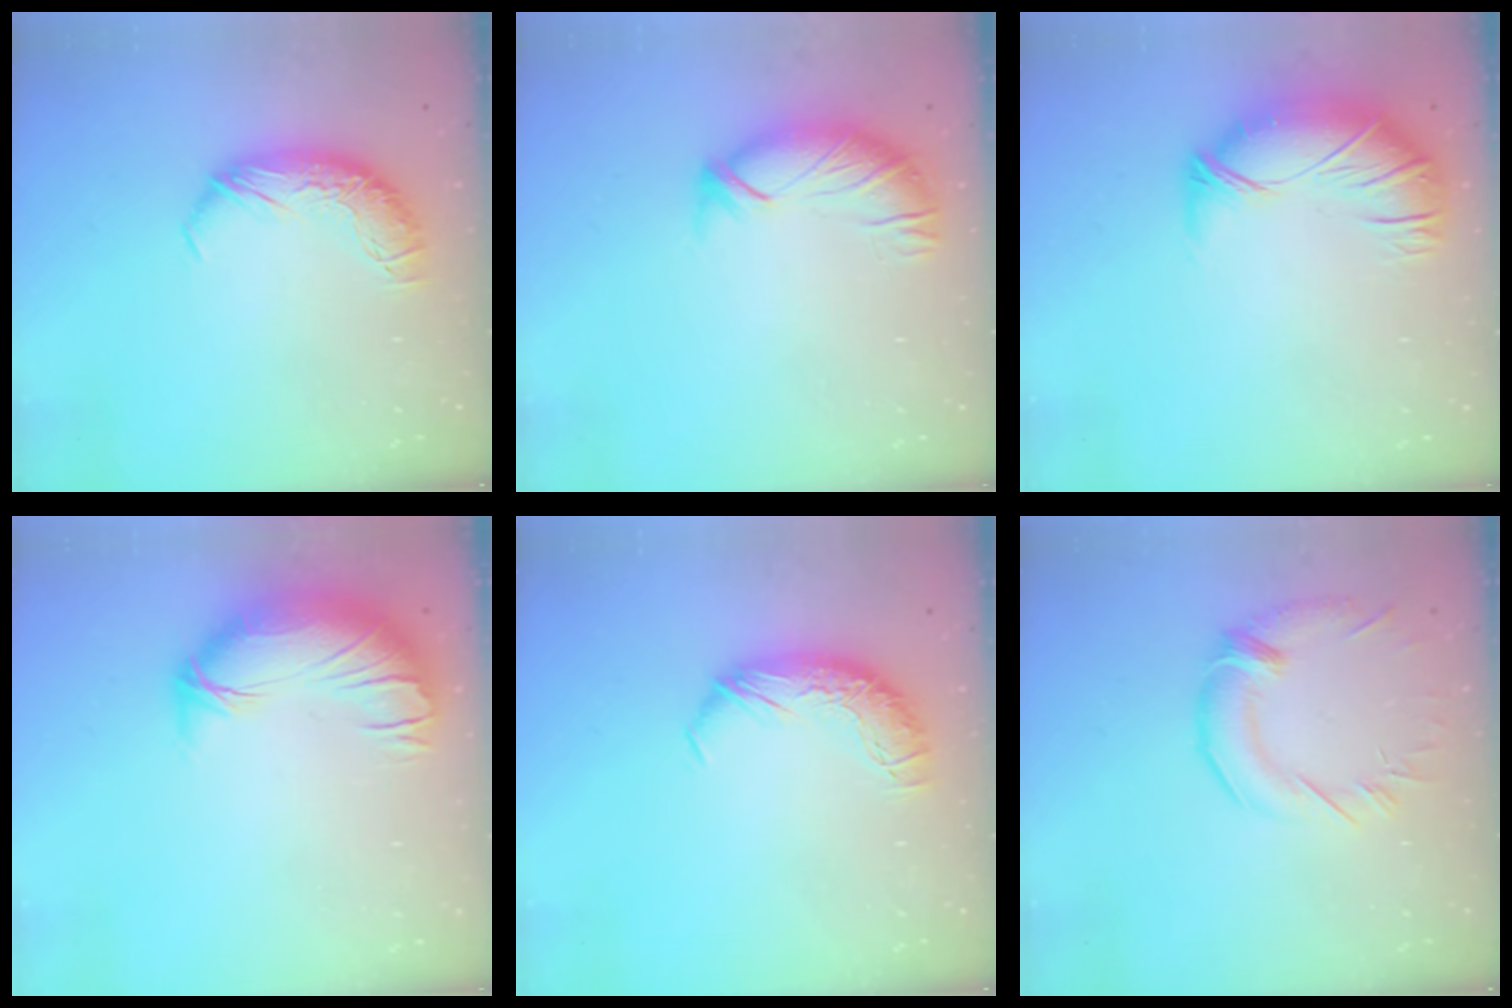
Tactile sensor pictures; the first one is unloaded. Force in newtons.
{"total": 3.3, "press": 3.0, "slide": 1.3}
{"total": 2.7, "press": 1.1, "slide": 2.5}
{"total": 2.5, "press": 1.2, "slide": 2.2}
{"total": 0.0}
{"total": 2.4, "press": 1.4, "slide": 1.9}